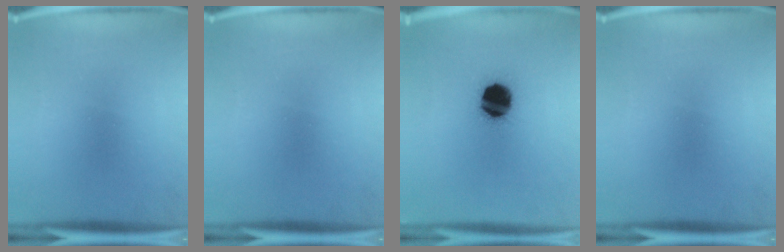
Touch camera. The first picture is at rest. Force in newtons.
{"total": 0.0}
{"total": 14.2}
{"total": 0.0}